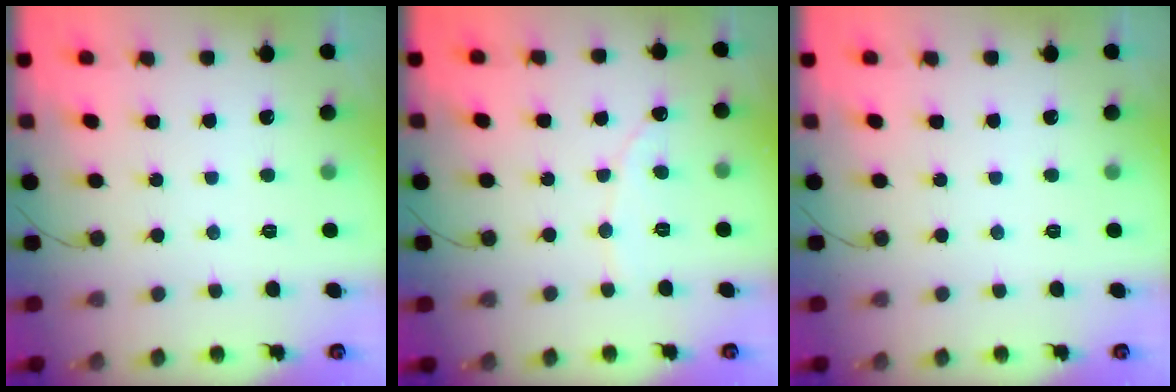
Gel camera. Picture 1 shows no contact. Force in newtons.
{"total": 2.5, "press": 2.5, "slide": 0.1}
{"total": 0.0}